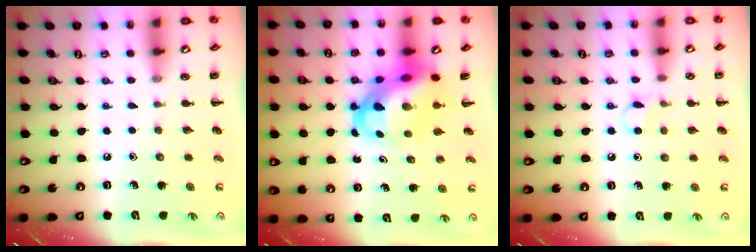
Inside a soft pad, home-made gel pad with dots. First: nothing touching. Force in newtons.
{"total": 12.4, "press": 11.9, "slide": 3.2}
{"total": 3.6, "press": 3.5, "slide": 1.1}